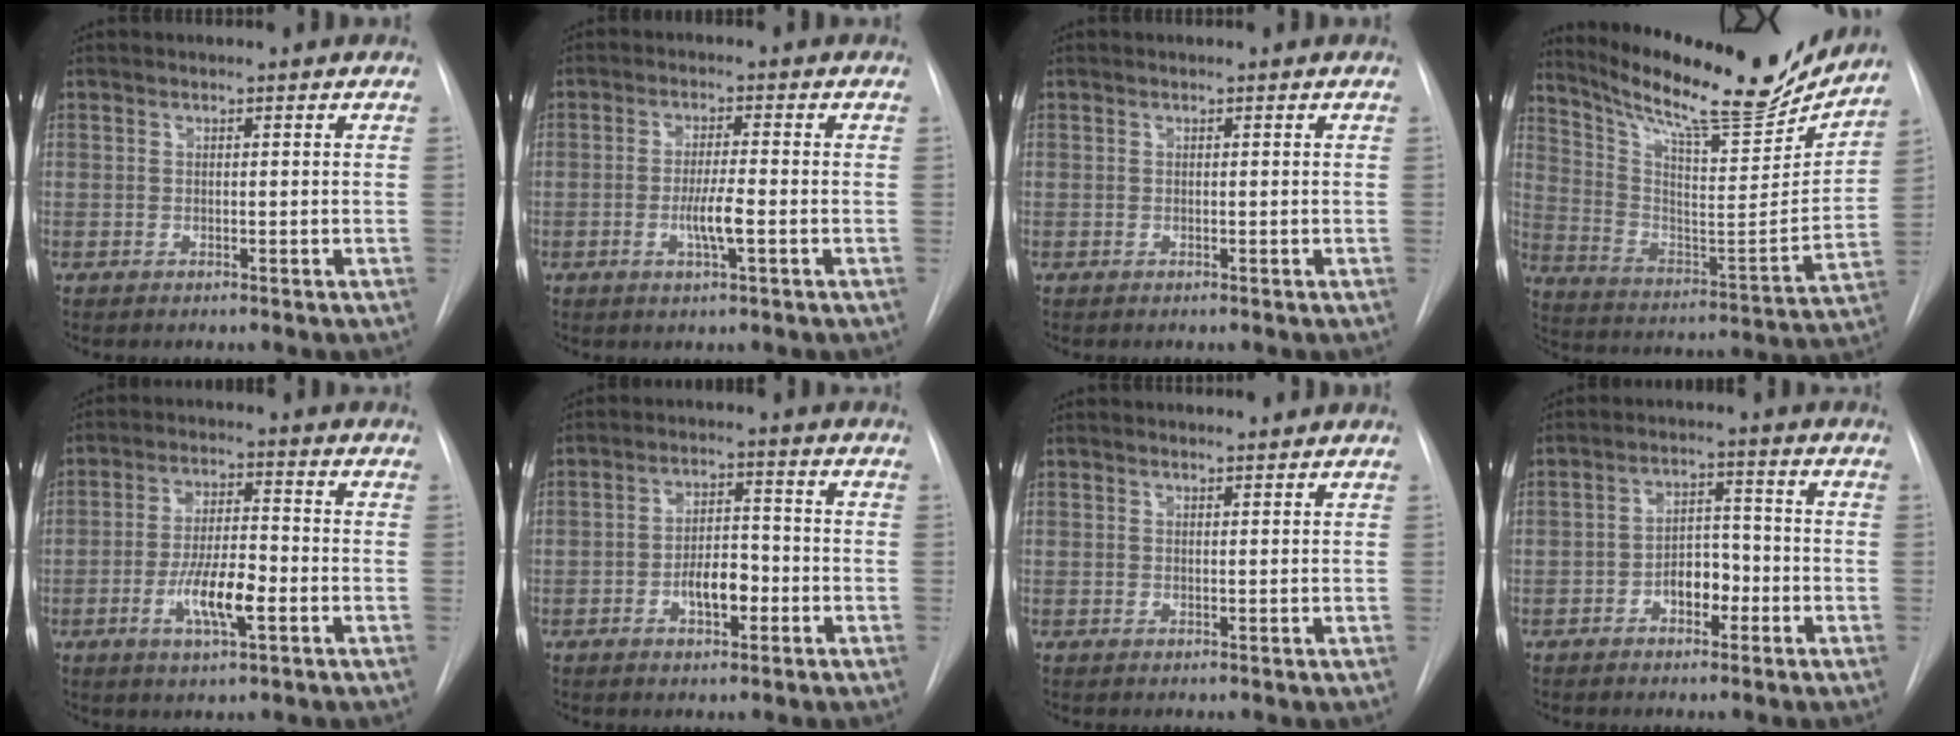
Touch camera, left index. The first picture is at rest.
{"total": 4.5, "force": [-1.7, 0.2, 4.1], "torque": [-0.079, -0.008, -0.028]}
{"total": 0.0}
{"total": 23.4, "force": [20.5, 3.1, 10.8], "torque": [-0.186, -0.052, 0.309]}
{"total": 8.3, "force": [-3.2, 1.8, 7.4], "torque": [-0.141, -0.005, -0.053]}
{"total": 5.7, "force": [-2.5, 2.4, 4.5], "torque": [-0.078, 0.008, -0.038]}
{"total": 1.2, "force": [1.2, 0.1, 0.0], "torque": [-0.006, -0.002, 0.018]}
{"total": 4.9, "force": [-2.5, 2.7, 3.3], "torque": [-0.051, 0.014, -0.041]}